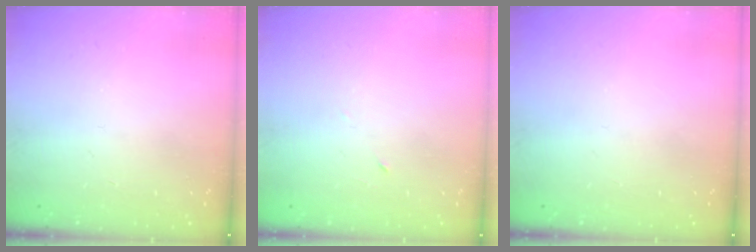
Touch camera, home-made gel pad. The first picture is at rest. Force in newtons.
{"total": 2.7, "press": 2.5, "slide": 1.0}
{"total": 0.0}